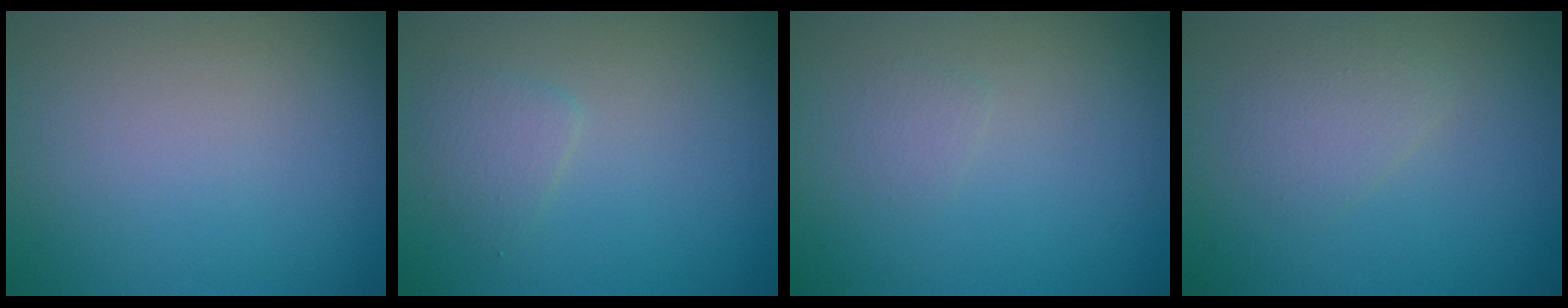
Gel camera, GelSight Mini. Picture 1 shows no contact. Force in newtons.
{"total": 1.6, "press": 1.6, "slide": 0.1}
{"total": 0.7, "press": 0.7, "slide": 0.0}
{"total": 1.8, "press": 1.8, "slide": 0.1}